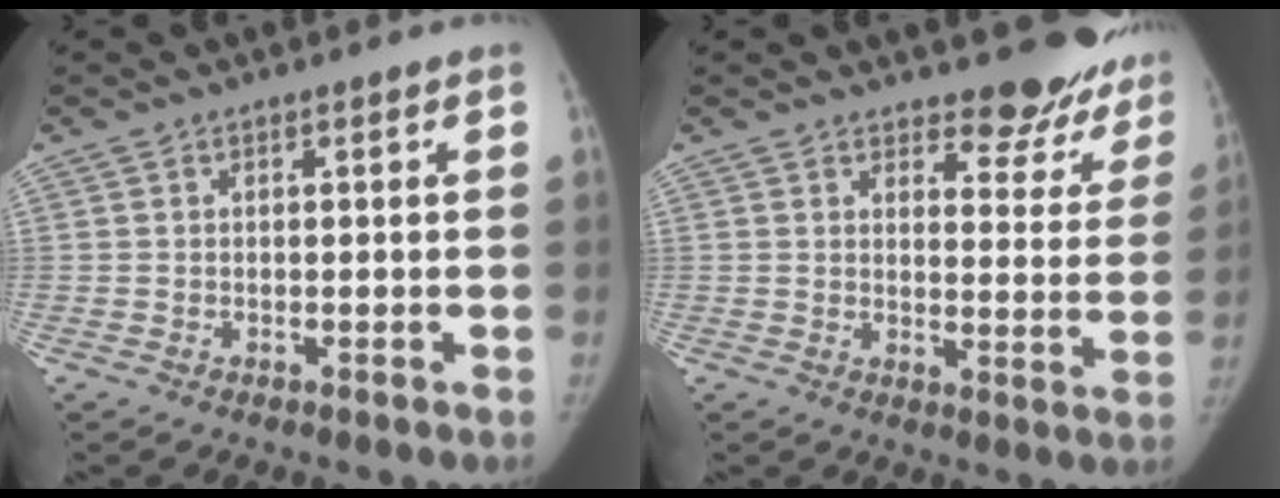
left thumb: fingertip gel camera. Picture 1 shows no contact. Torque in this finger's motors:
{"motor_torque": [0.95, -0.39, 0.78, -0.54, 0.09]}